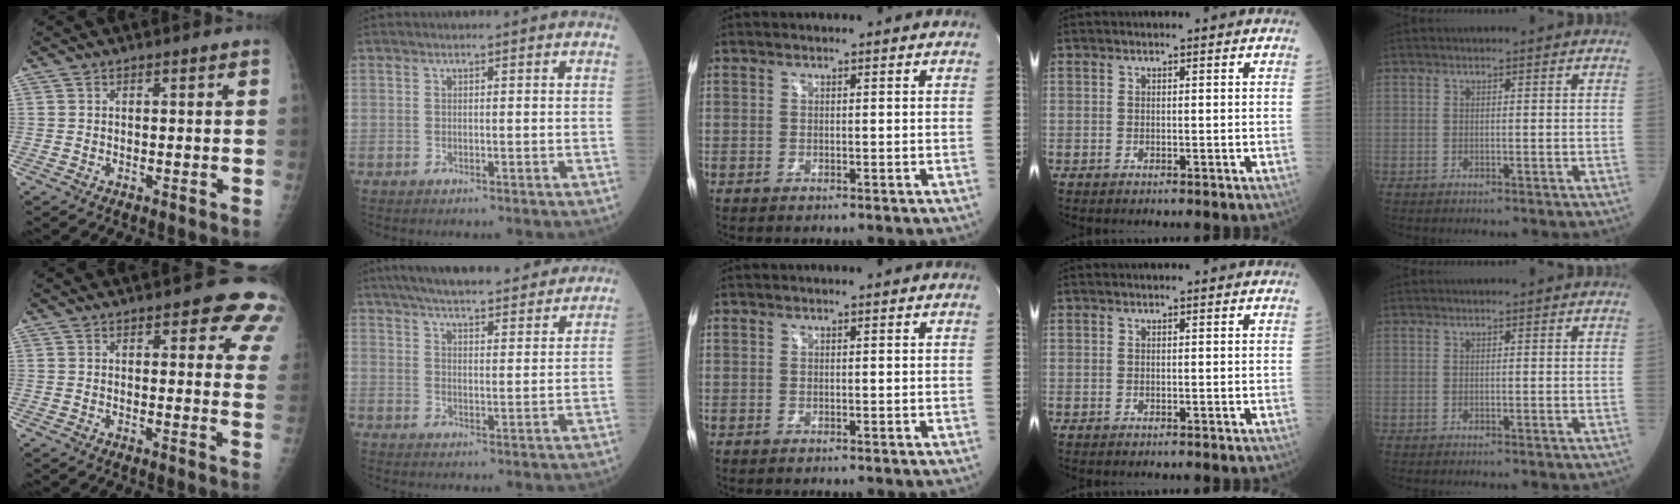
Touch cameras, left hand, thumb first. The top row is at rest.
{"thumb": {"total": 10.0, "force": [6.6, 3.8, 6.6], "torque": [-0.027, -0.027, 0.061]}, "index": {"total": 19.2, "force": [16.8, 3.2, 8.7], "torque": [-0.137, 0.032, 0.238]}}